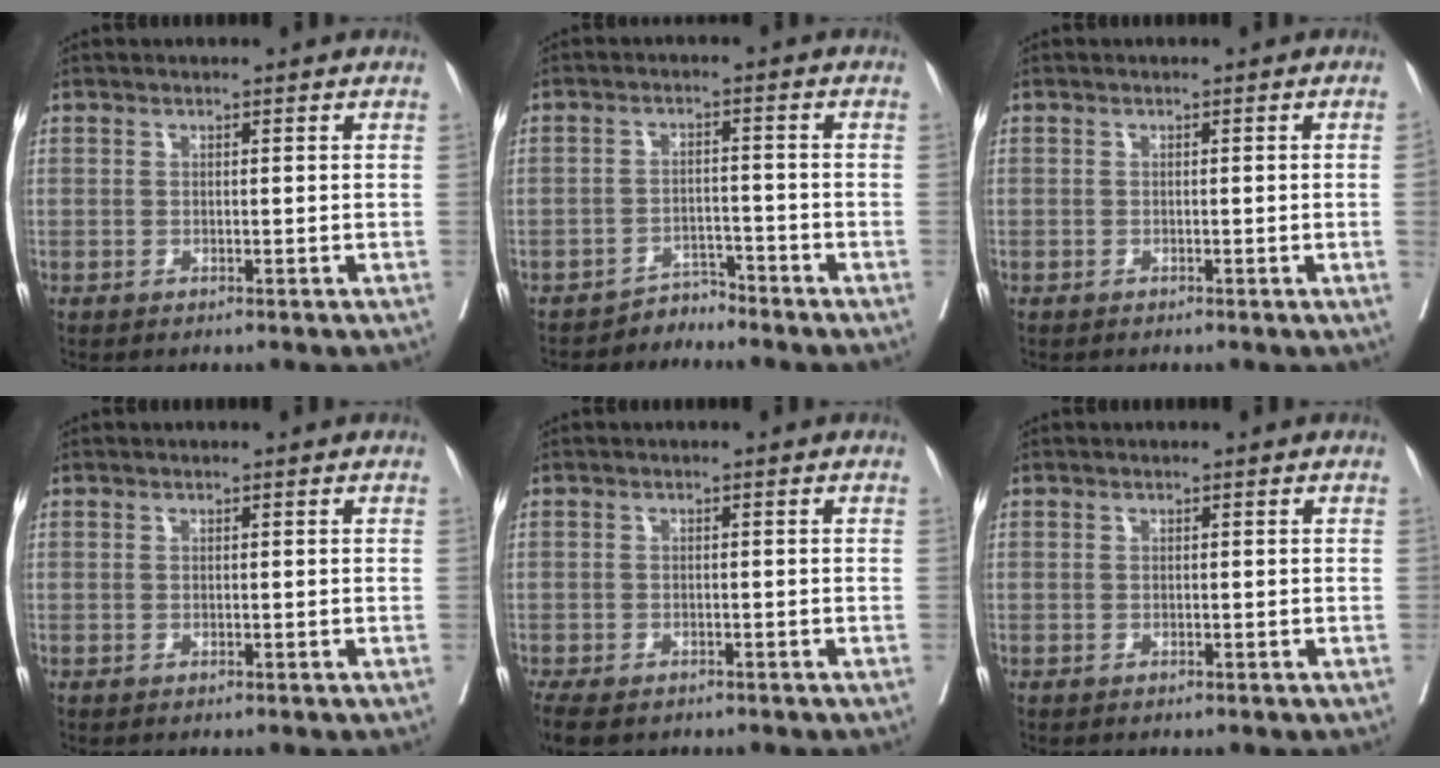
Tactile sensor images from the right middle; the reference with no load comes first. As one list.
[{"total": 2.8, "force": [-2.6, 0.2, -0.9], "torque": [0.022, -0.003, -0.042]}, {"total": 0.8, "force": [-0.1, -0.3, 0.7], "torque": [-0.005, 0.001, -0.001]}, {"total": 0.0}, {"total": 8.0, "force": [-5.5, 4.1, 4.0], "torque": [-0.090, -0.016, -0.081]}, {"total": 0.0}]